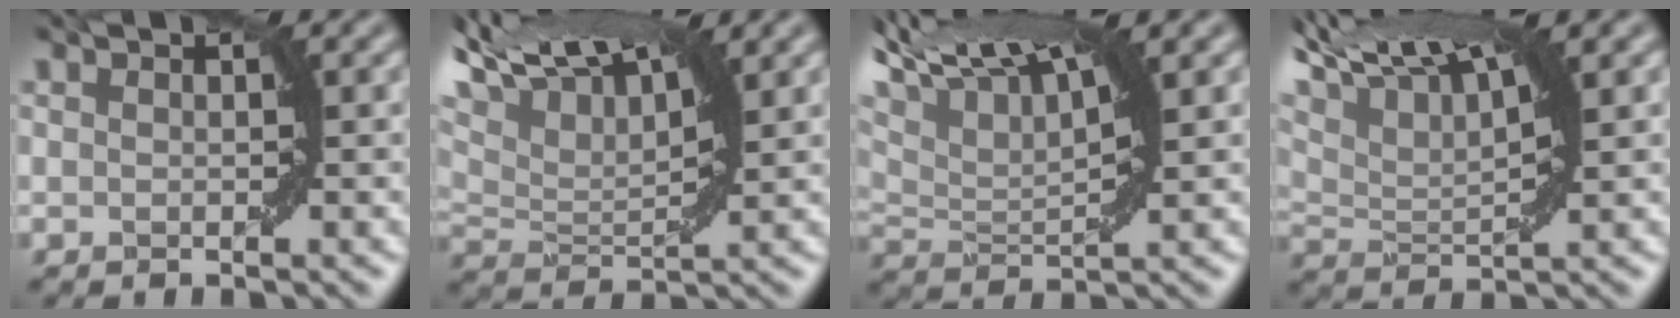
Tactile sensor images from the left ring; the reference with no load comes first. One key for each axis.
{"total": 11.1, "fx": 6.3, "fy": 4.6, "fz": 7.8, "tx": -0.141, "ty": 0.052, "tz": 0.109}
{"total": 9.2, "fx": 5.1, "fy": 3.2, "fz": 6.9, "tx": -0.127, "ty": 0.025, "tz": 0.090}
{"total": 8.8, "fx": 5.2, "fy": 2.7, "fz": 6.5, "tx": -0.122, "ty": 0.024, "tz": 0.093}